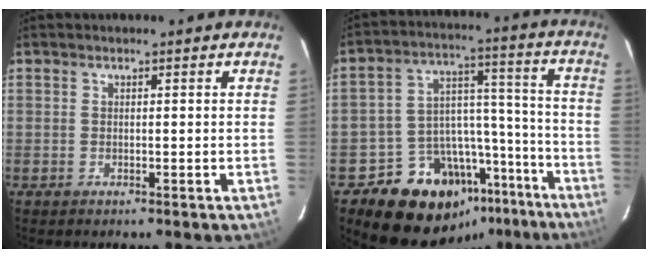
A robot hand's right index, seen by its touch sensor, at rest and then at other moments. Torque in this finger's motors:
{"motor_torque": [1.04, -1.08, 0.23, -0.09]}